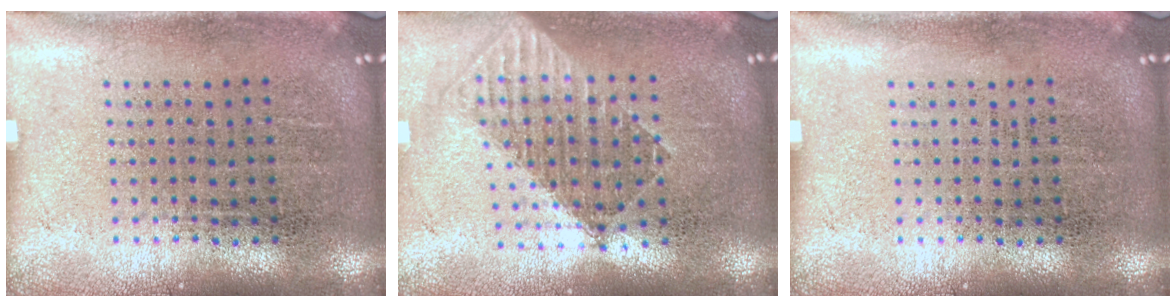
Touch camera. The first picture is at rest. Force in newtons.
{"total": 1.7, "press": 1.4, "slide": 0.9}
{"total": 0.0}